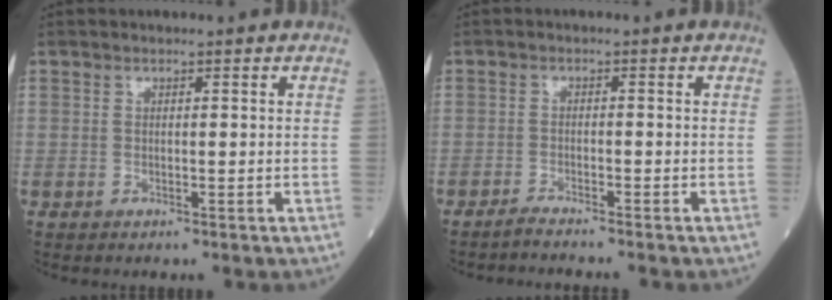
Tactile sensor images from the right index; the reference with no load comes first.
{"total": 2.3, "force": [-2.2, -0.5, 0.4], "torque": [-0.012, -0.005, -0.038]}